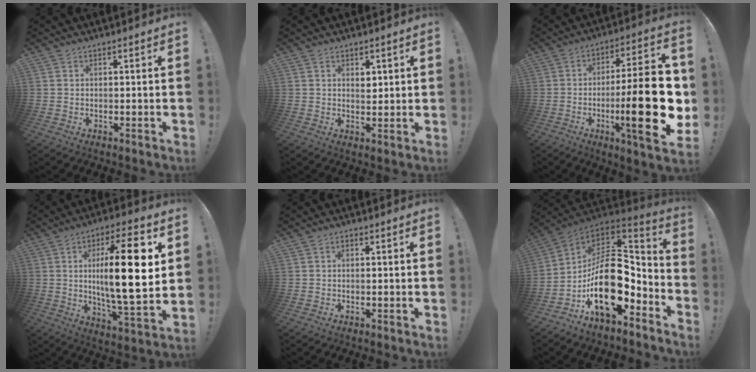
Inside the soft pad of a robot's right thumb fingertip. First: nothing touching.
{"total": 2.5, "force": [1.2, 1.9, 1.1], "torque": [0.003, -0.011, 0.015]}
{"total": 25.1, "force": [-4.4, 5.9, 24.0], "torque": [-0.368, 0.007, -0.065]}
{"total": 21.1, "force": [3.2, 5.0, 20.3], "torque": [-0.343, -0.011, 0.037]}
{"total": 0.6, "force": [-0.2, 0.4, 0.4], "torque": [-0.017, 0.005, -0.002]}
{"total": 24.2, "force": [-3.7, 13.7, 19.7], "torque": [-0.342, 0.018, -0.048]}